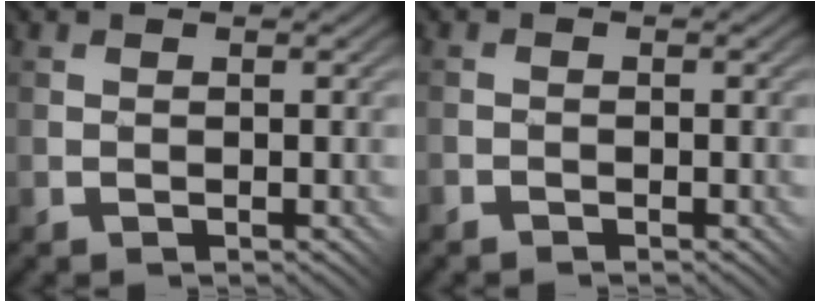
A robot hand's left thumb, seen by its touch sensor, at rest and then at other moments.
{"total": 0.8, "force": [-0.7, 0.0, -0.3], "torque": [0.007, 0.004, -0.016]}